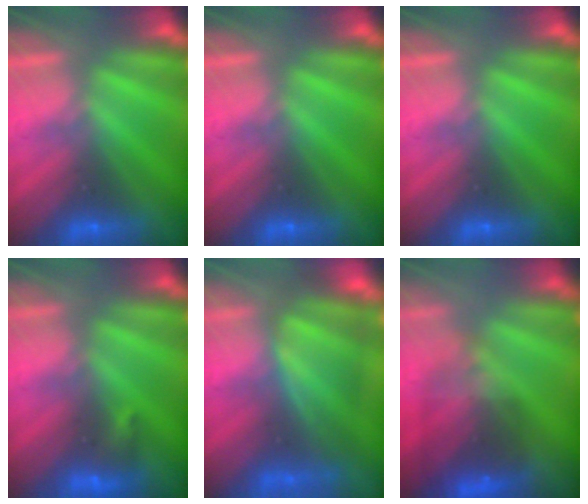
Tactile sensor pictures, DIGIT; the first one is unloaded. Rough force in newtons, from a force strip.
{"total": 0.0}
{"total": 0.0}
{"total": 2.8}
{"total": 4.6}
{"total": 7.8}